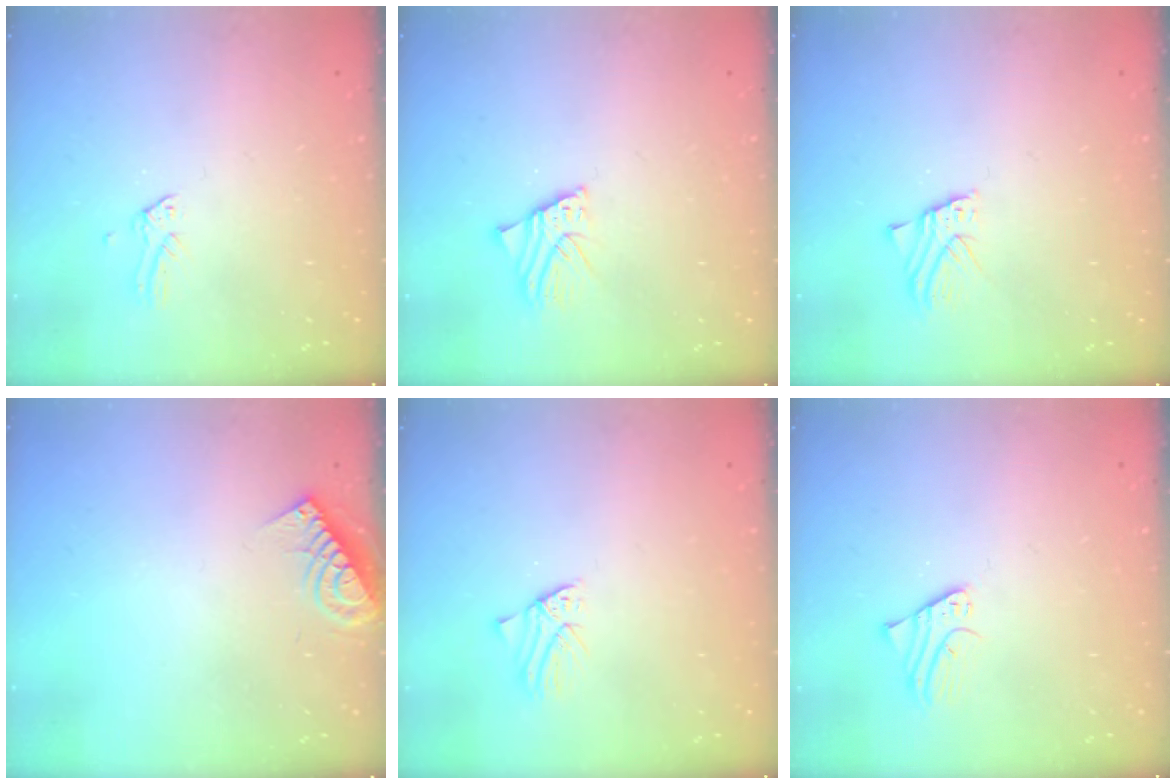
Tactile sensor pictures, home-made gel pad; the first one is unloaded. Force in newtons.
{"total": 3.1, "press": 3.1, "slide": 0.4}
{"total": 1.4, "press": 1.4, "slide": 0.1}
{"total": 6.9, "press": 6.8, "slide": 0.8}
{"total": 0.8, "press": 0.8, "slide": 0.1}
{"total": 2.0, "press": 2.0, "slide": 0.2}